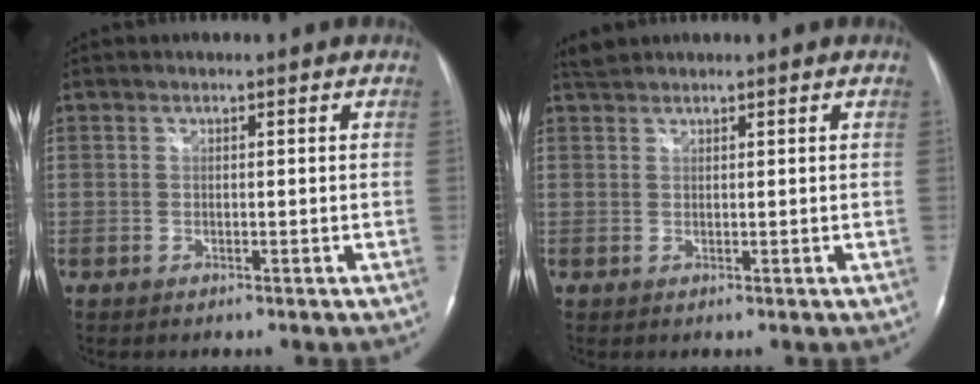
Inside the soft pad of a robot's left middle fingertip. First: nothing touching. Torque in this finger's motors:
{"motor_torque": [0.11, 0.01, -0.10, 0.01]}